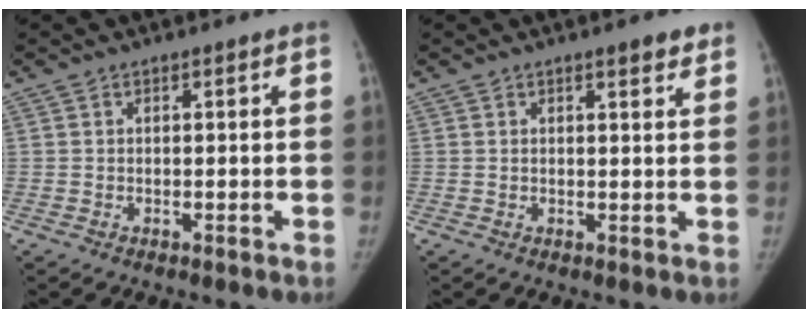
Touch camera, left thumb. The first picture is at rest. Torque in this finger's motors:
{"motor_torque": [0.03, 0.12, -0.21, 0.12, 0.05]}